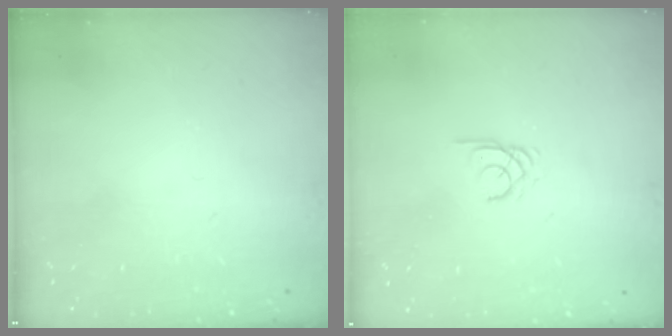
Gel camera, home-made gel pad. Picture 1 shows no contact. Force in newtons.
{"total": 1.7, "press": 1.7, "slide": 0.2}